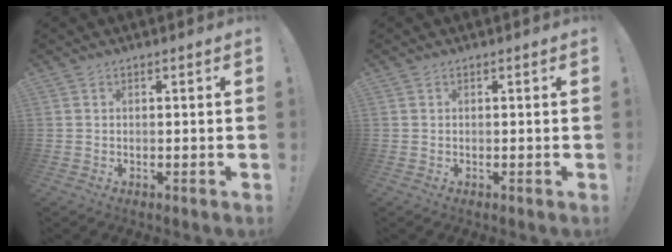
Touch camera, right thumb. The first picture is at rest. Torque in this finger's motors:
{"motor_torque": [-0.05, -0.04, 0.10, -0.07, 0.01]}